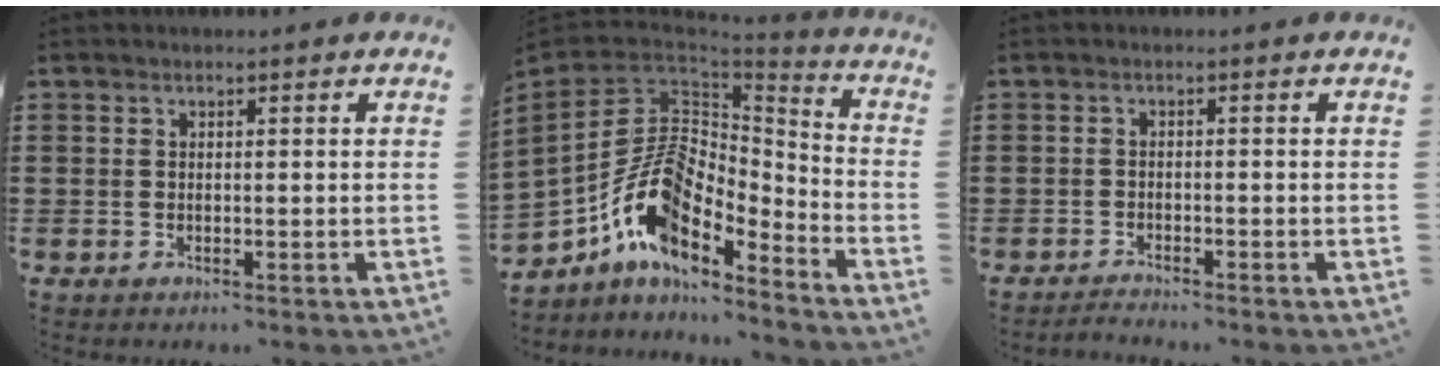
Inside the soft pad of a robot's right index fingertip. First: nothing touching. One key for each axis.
{"total": 14.0, "fx": -7.1, "fy": 6.1, "fz": 10.5, "tx": -0.236, "ty": 0.003, "tz": -0.146}
{"total": 1.8, "fx": -1.8, "fy": -0.2, "fz": -0.1, "tx": -0.001, "ty": 0.002, "tz": -0.037}